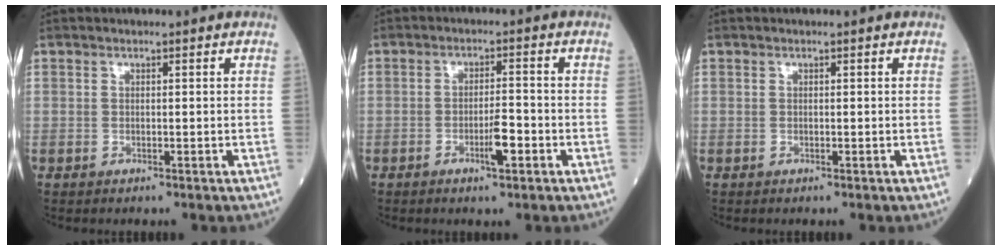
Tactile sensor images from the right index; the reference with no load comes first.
{"total": 4.0, "force": [-1.8, 0.6, 3.5], "torque": [-0.057, 0.002, -0.031]}
{"total": 0.0}